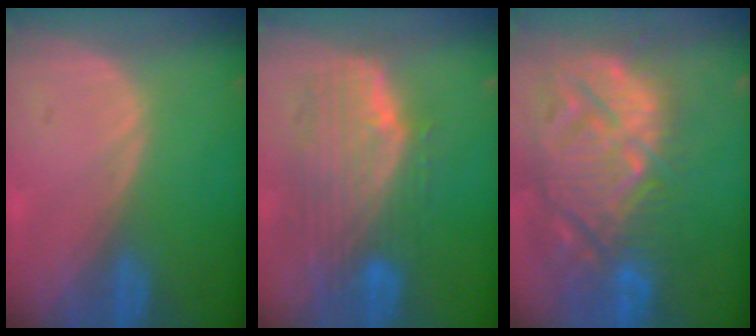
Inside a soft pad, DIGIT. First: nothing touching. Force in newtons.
{"total": 10.0, "press": 8.9, "slide": 4.6}
{"total": 14.9, "press": 12.8, "slide": 7.7}